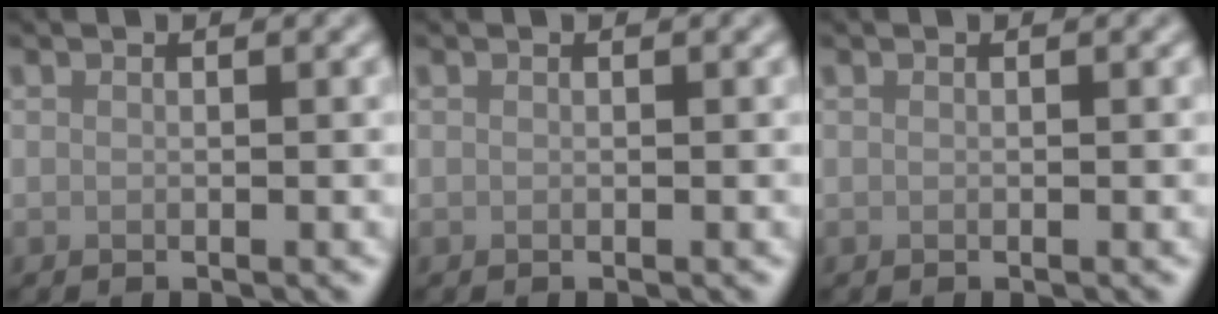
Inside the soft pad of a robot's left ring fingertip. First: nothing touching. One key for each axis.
{"total": 0.0}
{"total": 0.0}